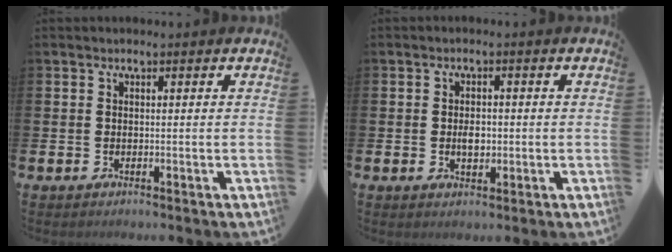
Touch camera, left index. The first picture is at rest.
{"total": 2.3, "force": [-0.1, 1.4, 1.8], "torque": [-0.013, -0.003, -0.008]}